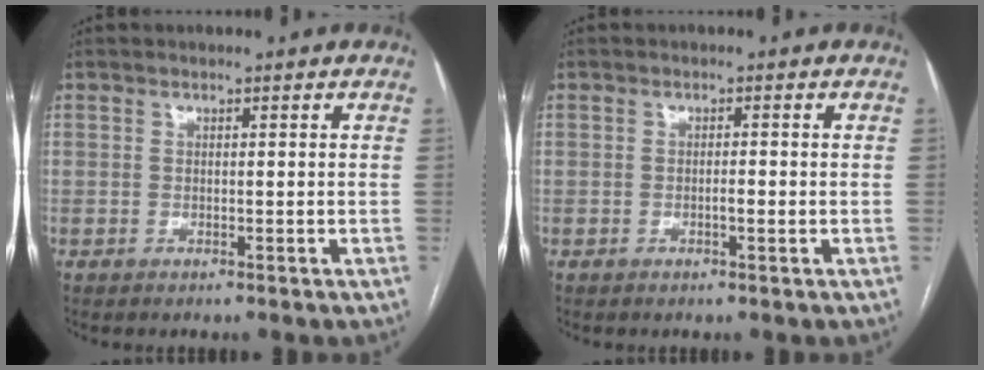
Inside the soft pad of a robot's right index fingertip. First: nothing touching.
{"total": 1.4, "force": [-0.4, 0.2, 1.3], "torque": [-0.023, 0.001, -0.008]}